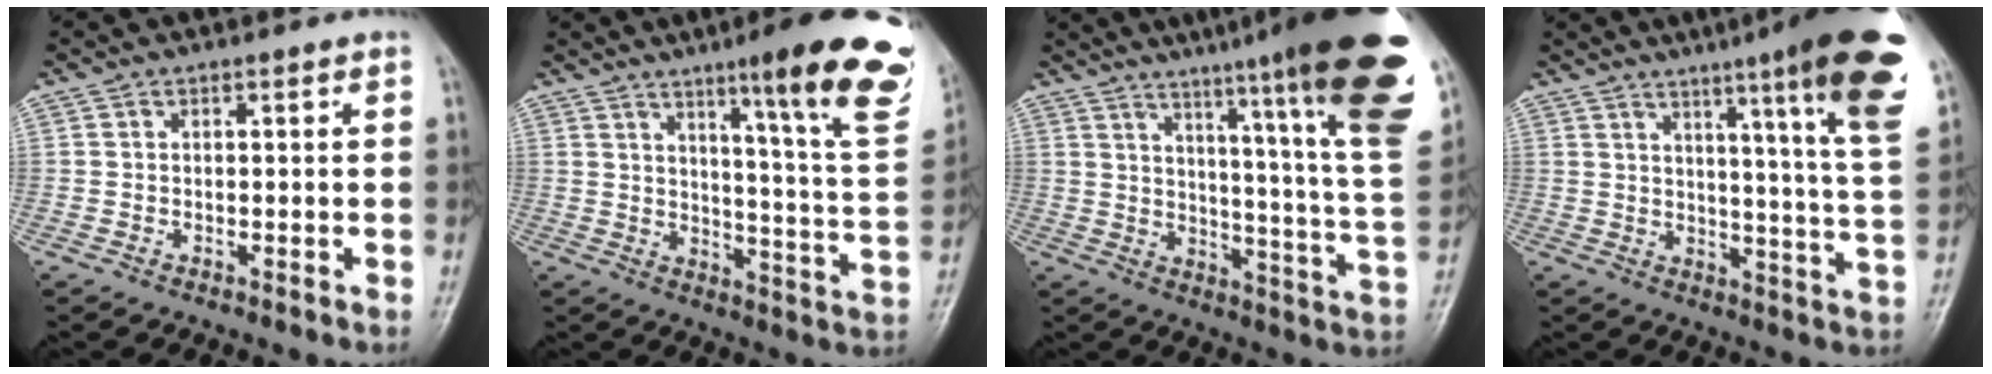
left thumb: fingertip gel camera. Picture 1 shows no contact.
{"total": 21.2, "force": [12.5, 2.2, 17.0], "torque": [-0.201, -0.067, 0.167]}
{"total": 27.0, "force": [18.0, 1.5, 20.1], "torque": [-0.248, -0.099, 0.239]}
{"total": 20.7, "force": [12.1, 1.2, 16.7], "torque": [-0.204, -0.058, 0.151]}